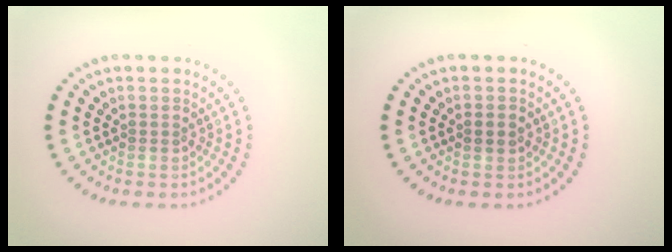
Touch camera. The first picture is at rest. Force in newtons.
{"total": 1.1, "press": 1.1, "slide": 0.1}